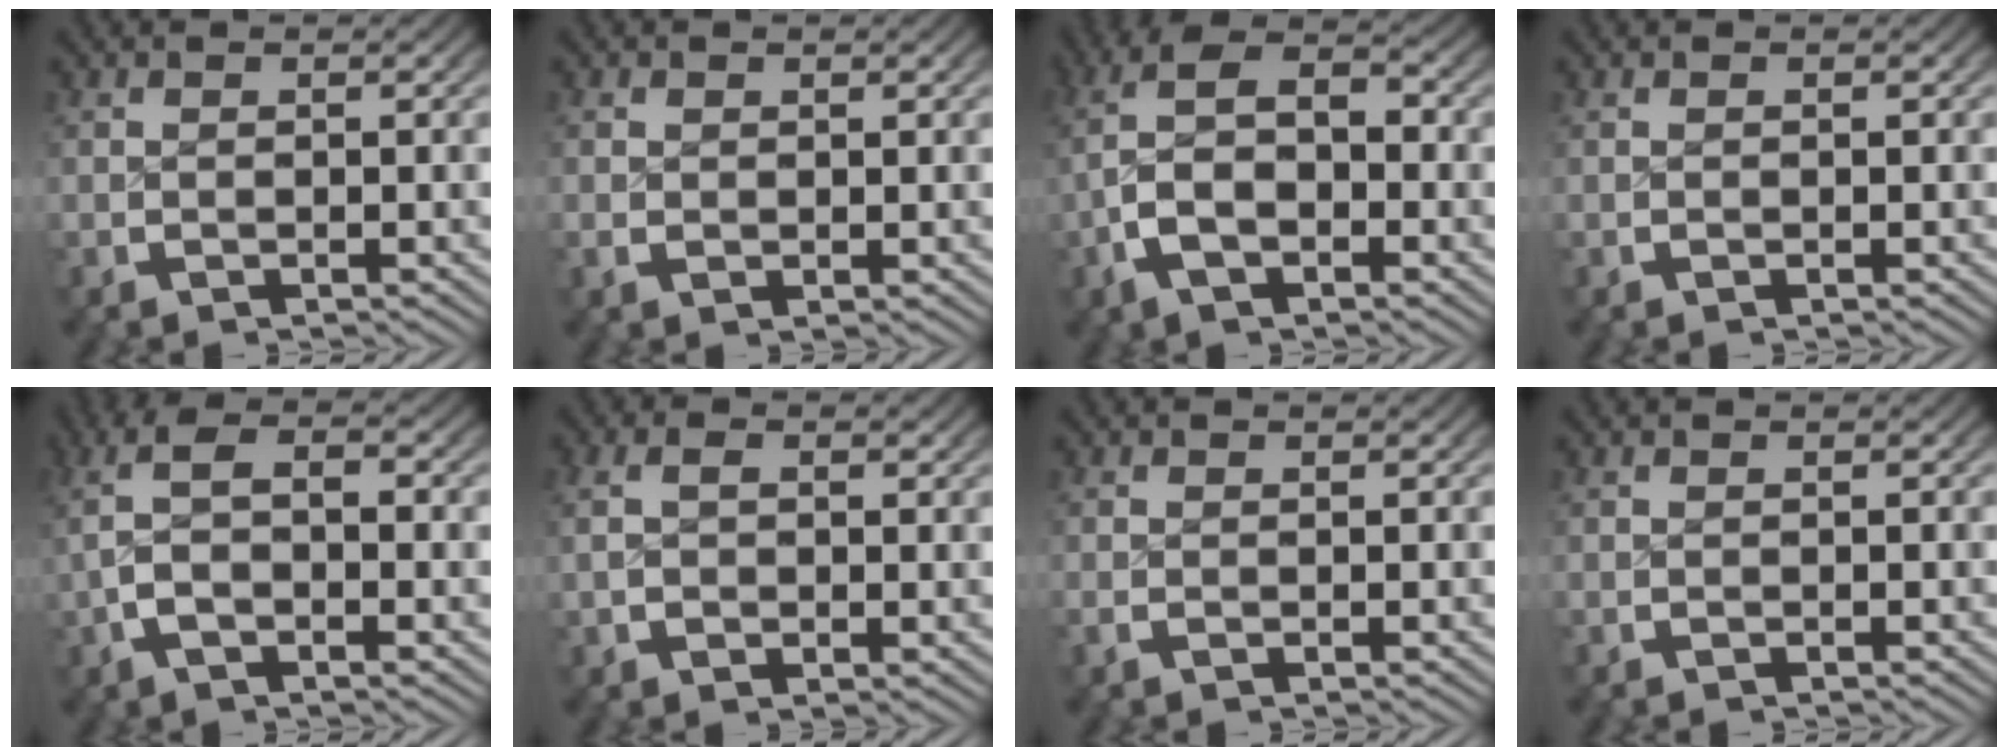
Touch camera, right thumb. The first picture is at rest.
{"total": 0.8, "force": [0.3, 0.6, 0.4], "torque": [-0.010, -0.005, 0.011]}
{"total": 8.5, "force": [0.0, 5.1, 6.8], "torque": [-0.136, -0.008, -0.003]}
{"total": 0.0}
{"total": 5.9, "force": [0.5, 2.8, 5.2], "torque": [-0.108, 0.004, 0.005]}
{"total": 2.8, "force": [0.4, 1.8, 2.0], "torque": [-0.039, 0.000, 0.010]}
{"total": 0.5, "force": [-0.1, 0.3, 0.4], "torque": [-0.013, -0.005, 0.000]}
{"total": 0.0}